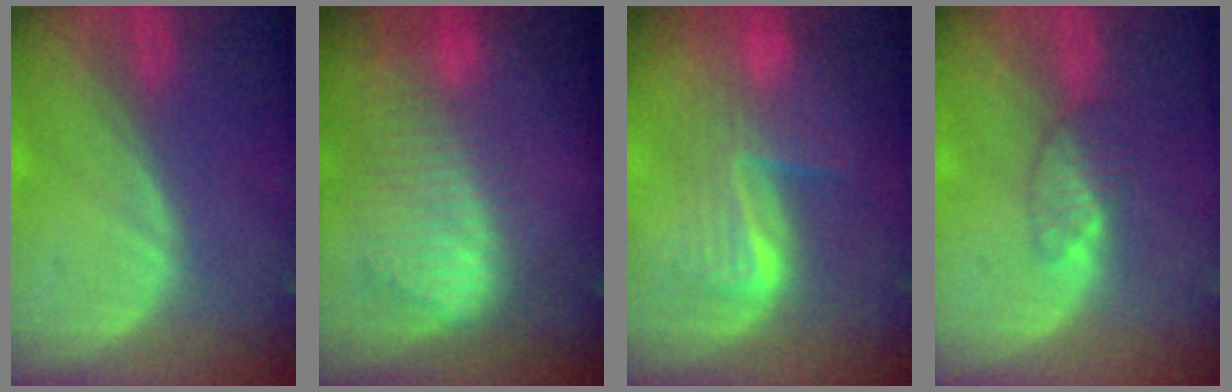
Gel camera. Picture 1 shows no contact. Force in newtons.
{"total": 9.3, "press": 8.1, "slide": 4.4}
{"total": 6.5, "press": 6.3, "slide": 1.3}
{"total": 3.5, "press": 3.2, "slide": 1.4}